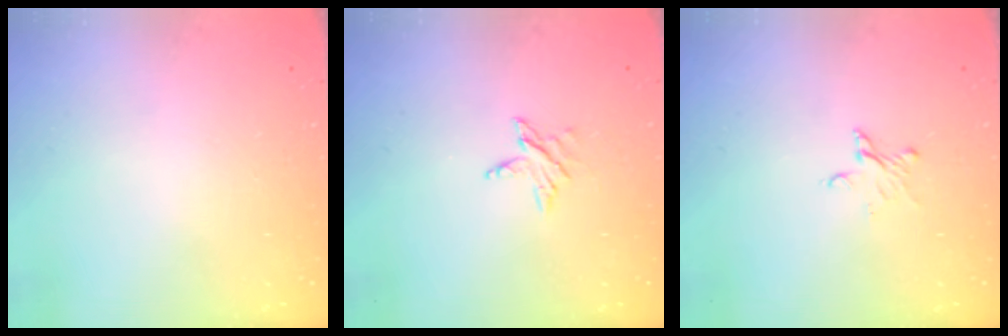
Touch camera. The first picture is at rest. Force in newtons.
{"total": 3.4, "press": 3.4, "slide": 0.4}
{"total": 3.3, "press": 3.3, "slide": 0.3}